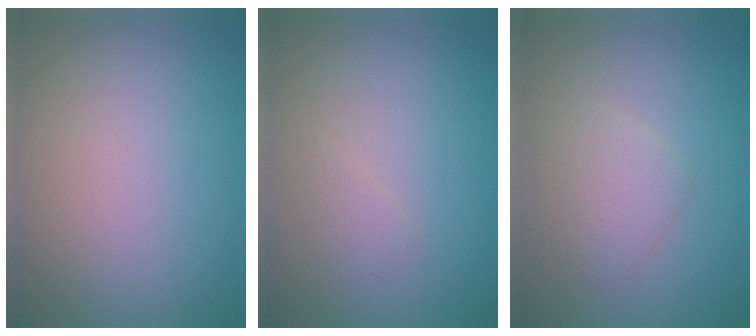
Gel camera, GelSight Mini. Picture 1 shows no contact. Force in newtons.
{"total": 0.8, "press": 0.8, "slide": 0.1}
{"total": 2.2, "press": 2.2, "slide": 0.1}